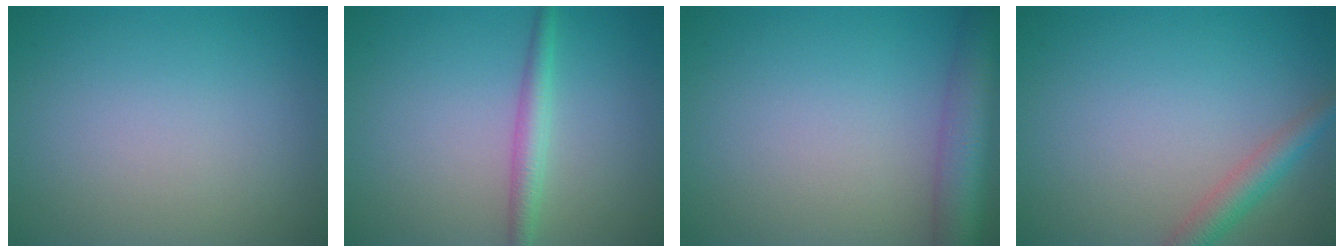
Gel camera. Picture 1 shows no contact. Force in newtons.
{"total": 2.2, "press": 2.2, "slide": 0.1}
{"total": 6.1, "press": 6.1, "slide": 0.3}
{"total": 2.7, "press": 2.7, "slide": 0.1}